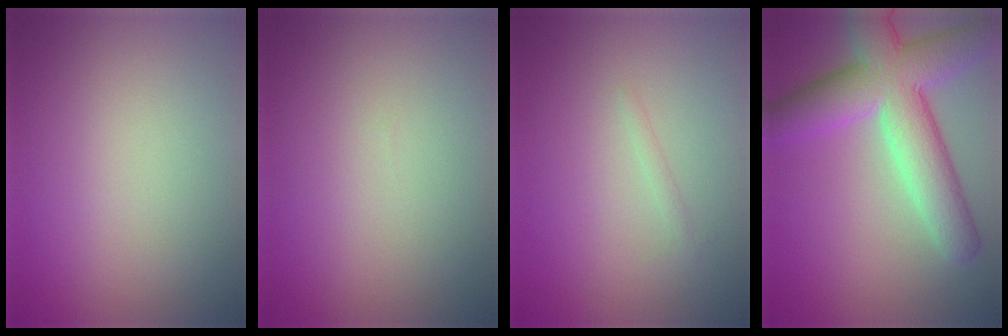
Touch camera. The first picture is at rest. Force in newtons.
{"total": 0.0}
{"total": 0.6, "press": 0.6, "slide": 0.0}
{"total": 9.1, "press": 9.1, "slide": 0.3}